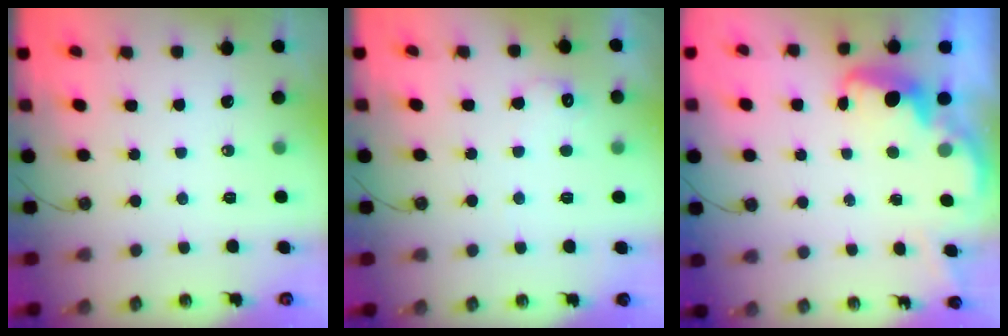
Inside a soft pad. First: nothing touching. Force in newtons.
{"total": 7.8, "press": 7.7, "slide": 0.5}
{"total": 2.7, "press": 2.6, "slide": 0.6}